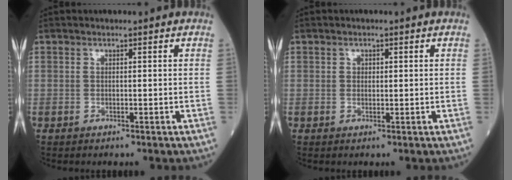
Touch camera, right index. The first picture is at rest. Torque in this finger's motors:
{"motor_torque": [-0.24, 0.03, 0.00, -0.01]}